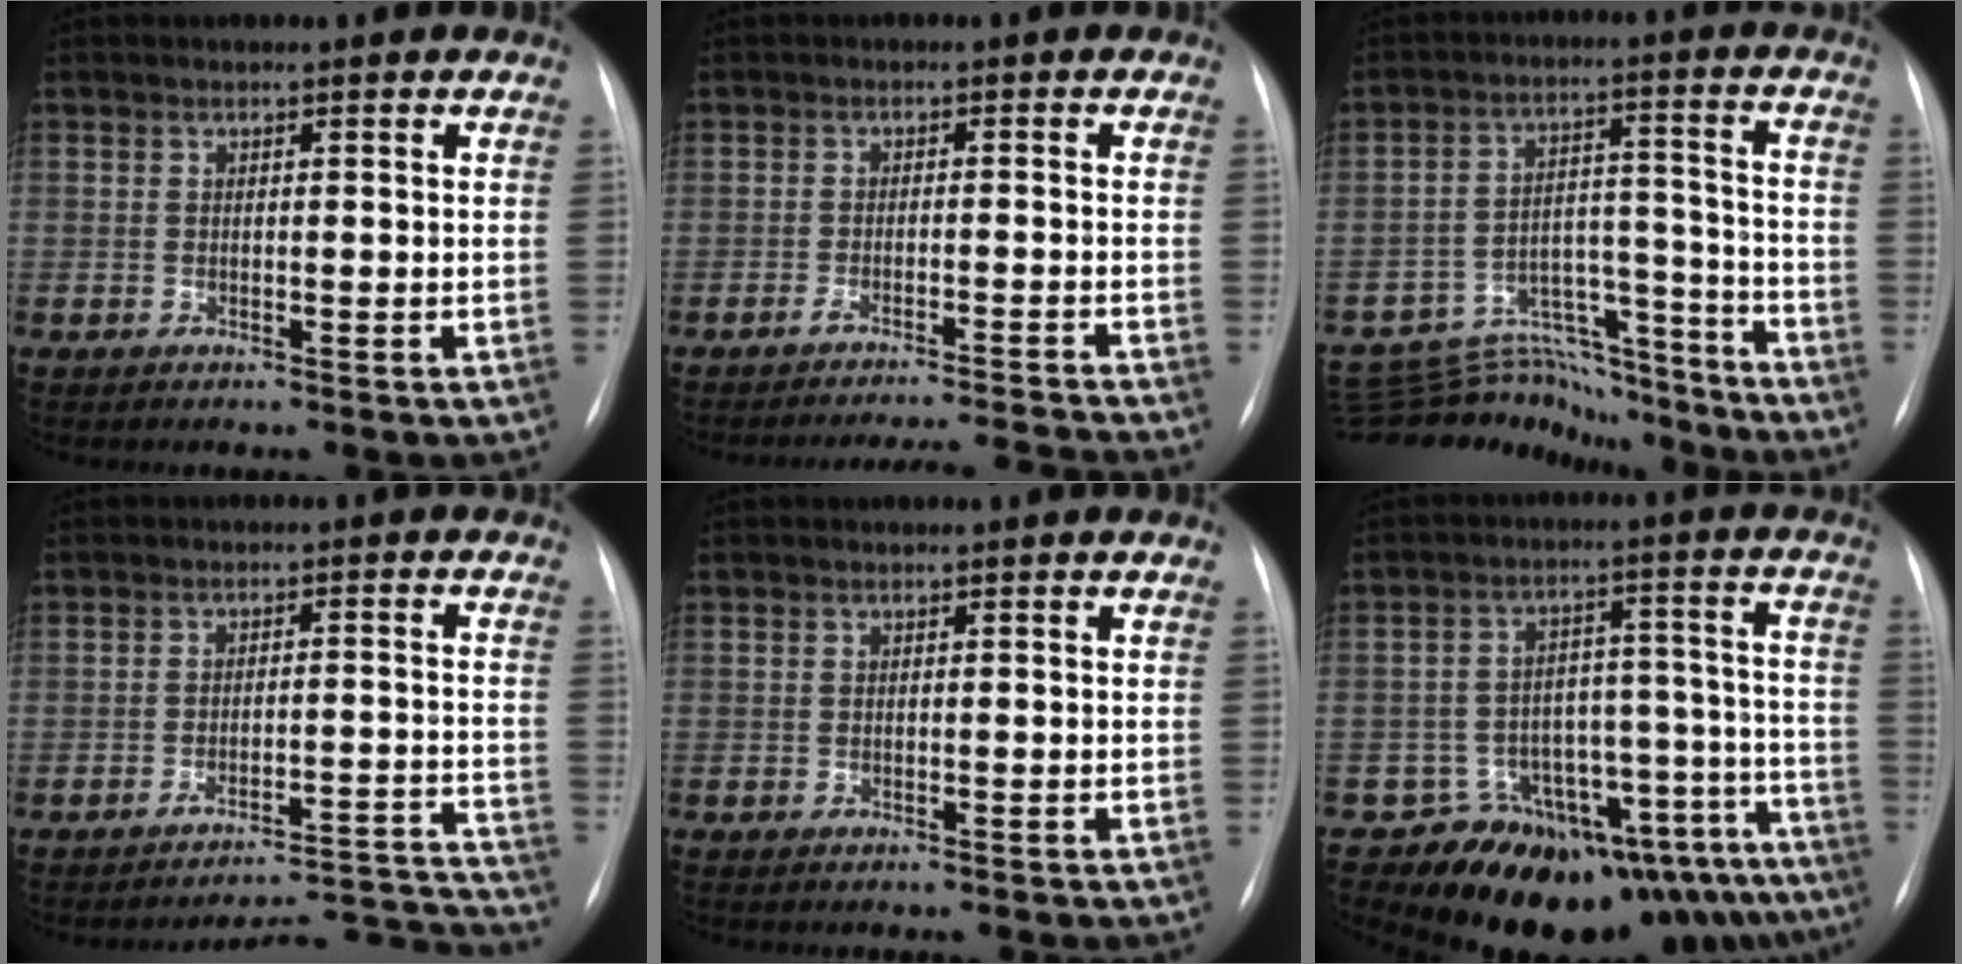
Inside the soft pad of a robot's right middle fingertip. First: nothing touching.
{"total": 9.4, "force": [-9.0, -2.3, 1.0], "torque": [-0.007, -0.007, -0.127]}
{"total": 16.1, "force": [-15.1, 5.5, 1.6], "torque": [-0.028, 0.055, -0.220]}
{"total": 14.0, "force": [-13.9, -1.6, -0.5], "torque": [0.033, 0.031, -0.176]}
{"total": 0.0}
{"total": 16.5, "force": [-14.8, 5.5, 4.6], "torque": [-0.006, 0.083, -0.193]}